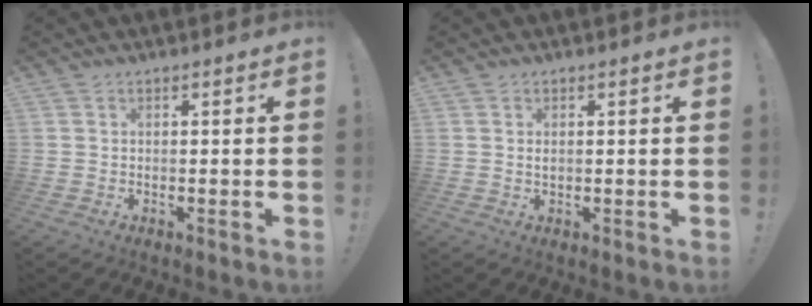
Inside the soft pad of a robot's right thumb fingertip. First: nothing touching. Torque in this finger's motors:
{"motor_torque": [-0.19, 0.05, -0.06, 0.20, 0.01]}